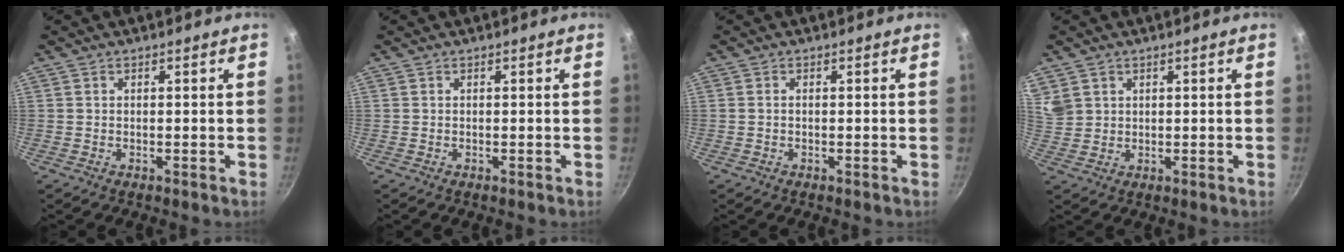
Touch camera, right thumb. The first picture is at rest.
{"total": 0.0}
{"total": 0.6, "force": [-0.1, 0.3, 0.5], "torque": [-0.010, 0.004, -0.002]}
{"total": 6.7, "force": [3.3, 5.2, 2.6], "torque": [-0.039, 0.002, 0.075]}